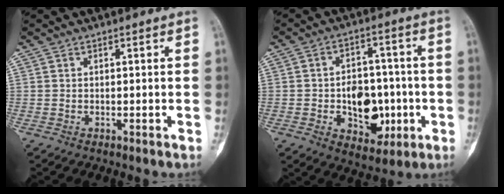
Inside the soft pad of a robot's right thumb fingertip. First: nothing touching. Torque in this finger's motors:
{"motor_torque": [0.78, 1.44, 0.62, -0.67, 0.03]}